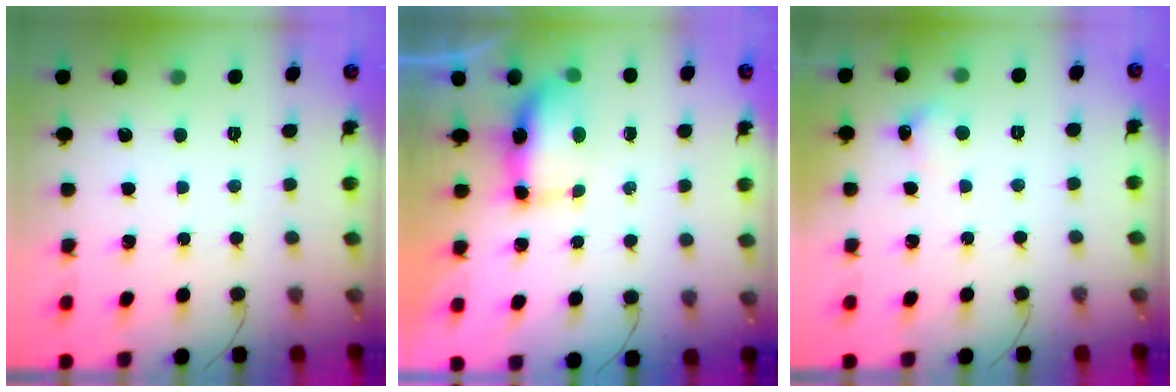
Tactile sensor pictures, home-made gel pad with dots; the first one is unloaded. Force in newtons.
{"total": 7.2, "press": 7.0, "slide": 1.8}
{"total": 5.7, "press": 5.4, "slide": 1.8}